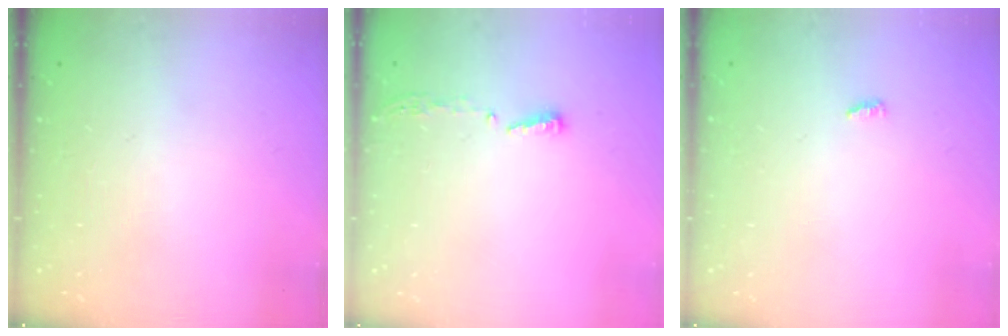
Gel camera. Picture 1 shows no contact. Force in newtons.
{"total": 3.8, "press": 3.8, "slide": 0.4}
{"total": 2.7, "press": 2.7, "slide": 0.2}